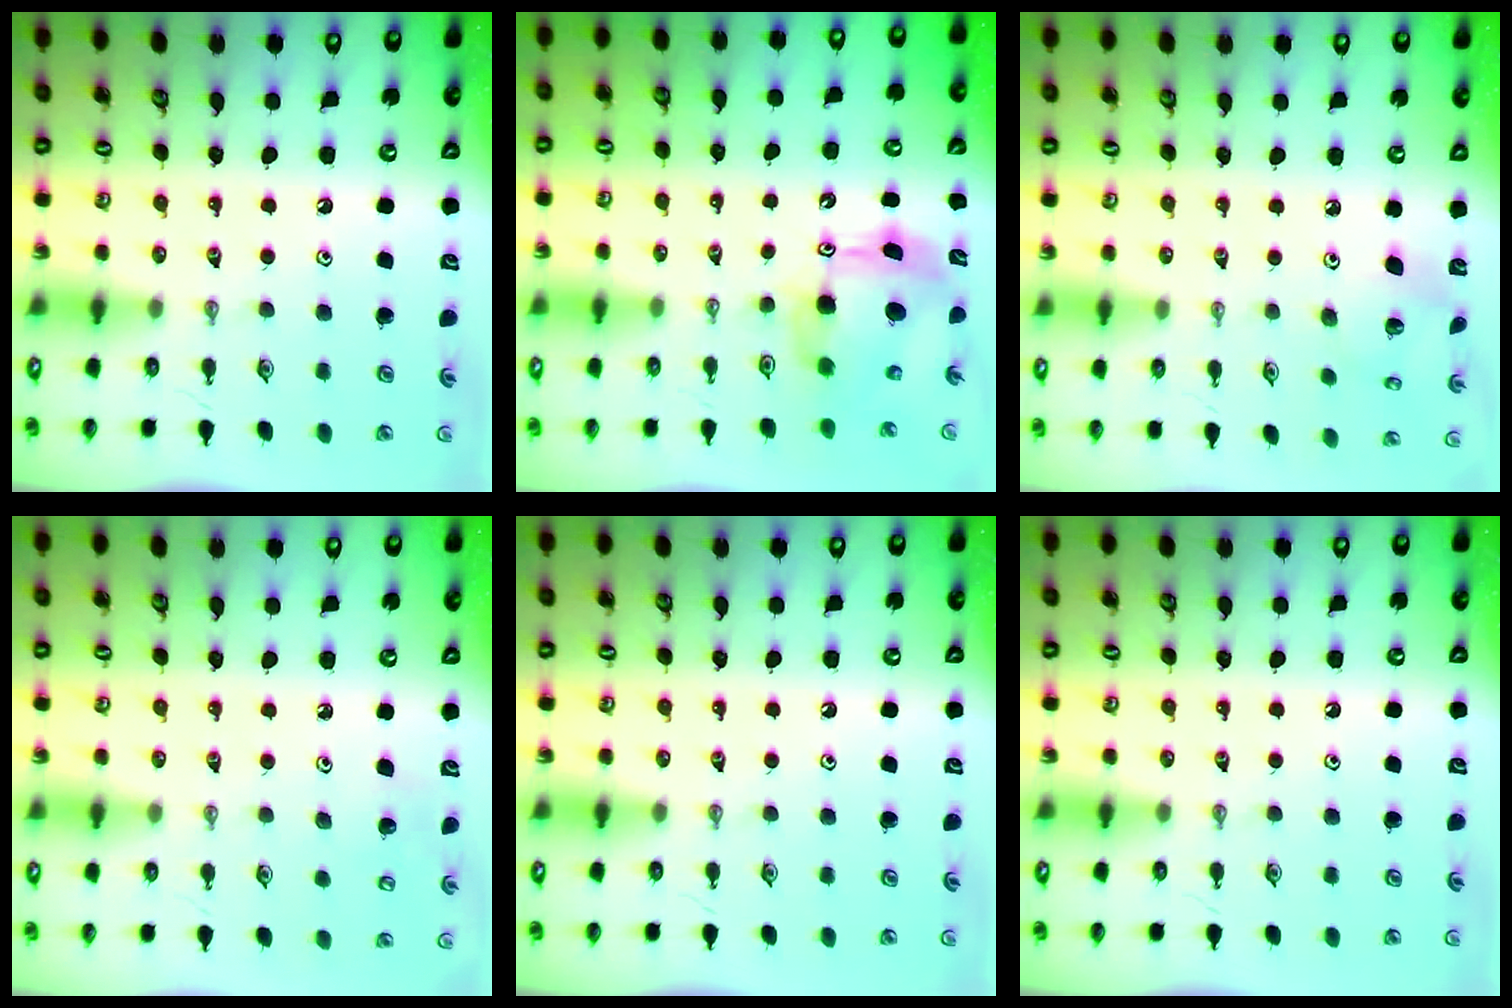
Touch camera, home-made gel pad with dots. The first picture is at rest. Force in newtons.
{"total": 11.1, "press": 11.1, "slide": 1.1}
{"total": 6.8, "press": 6.8, "slide": 0.1}
{"total": 6.2, "press": 6.0, "slide": 1.4}
{"total": 0.0}
{"total": 0.0}